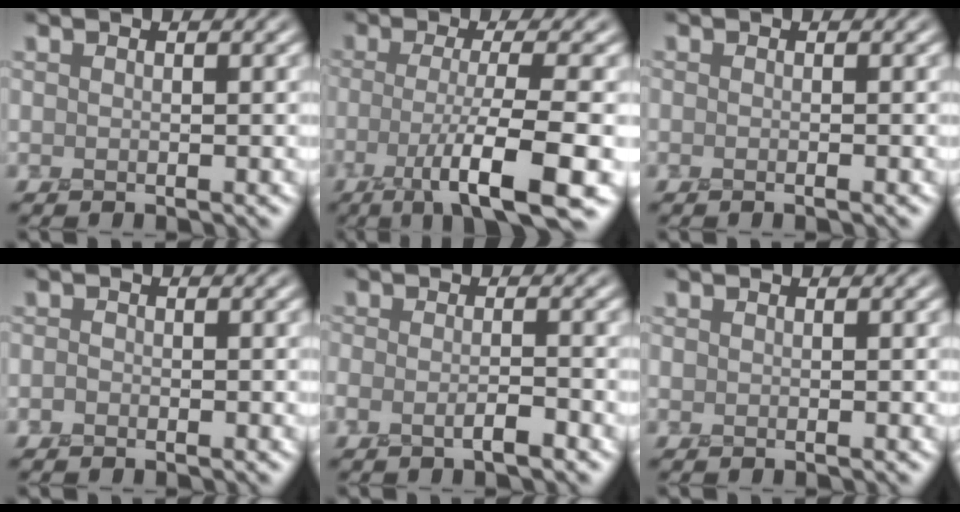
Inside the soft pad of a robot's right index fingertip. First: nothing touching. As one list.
[{"total": 8.1, "force": [-3.1, 1.4, 7.3], "torque": [-0.110, -0.006, -0.061]}, {"total": 0.7, "force": [-0.3, 0.2, 0.6], "torque": [-0.008, -0.005, -0.008]}, {"total": 0.7, "force": [-0.4, 0.6, 0.3], "torque": [-0.003, -0.001, -0.009]}, {"total": 2.4, "force": [-1.2, 0.6, 1.9], "torque": [-0.037, -0.001, -0.027]}, {"total": 0.0}]